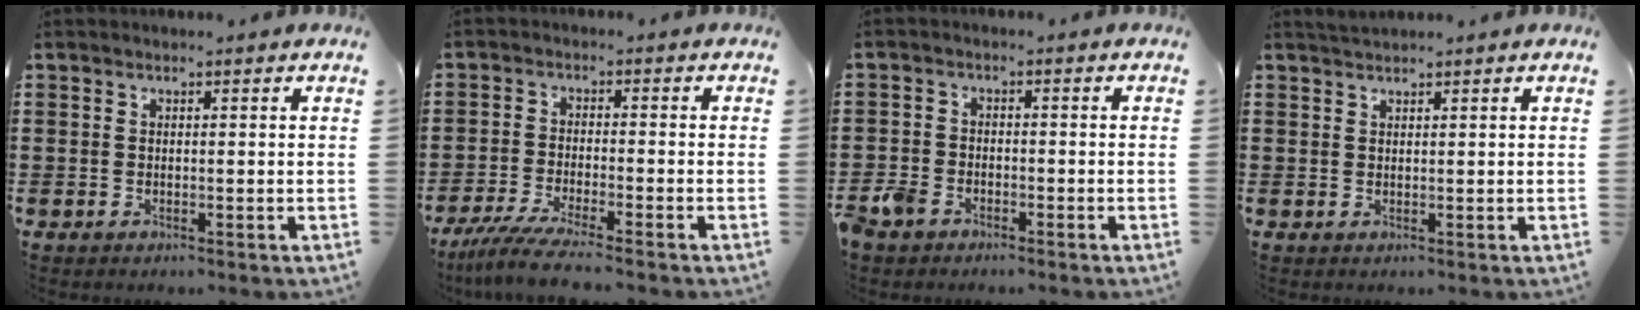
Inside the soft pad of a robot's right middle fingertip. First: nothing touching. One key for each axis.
{"total": 5.4, "fx": -4.7, "fy": -0.3, "fz": 2.8, "tx": -0.075, "ty": -0.026, "tz": -0.092}
{"total": 3.1, "fx": -2.5, "fy": 1.6, "fz": 0.9, "tx": -0.040, "ty": -0.003, "tz": -0.057}
{"total": 1.3, "fx": 1.3, "fy": 0.2, "fz": 0.4, "tx": -0.011, "ty": 0.002, "tz": 0.023}